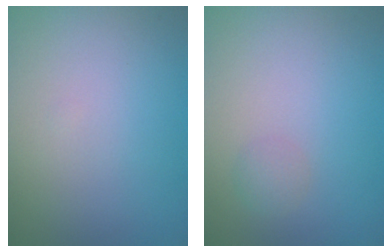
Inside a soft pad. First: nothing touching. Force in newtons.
{"total": 1.0, "press": 1.0, "slide": 0.0}